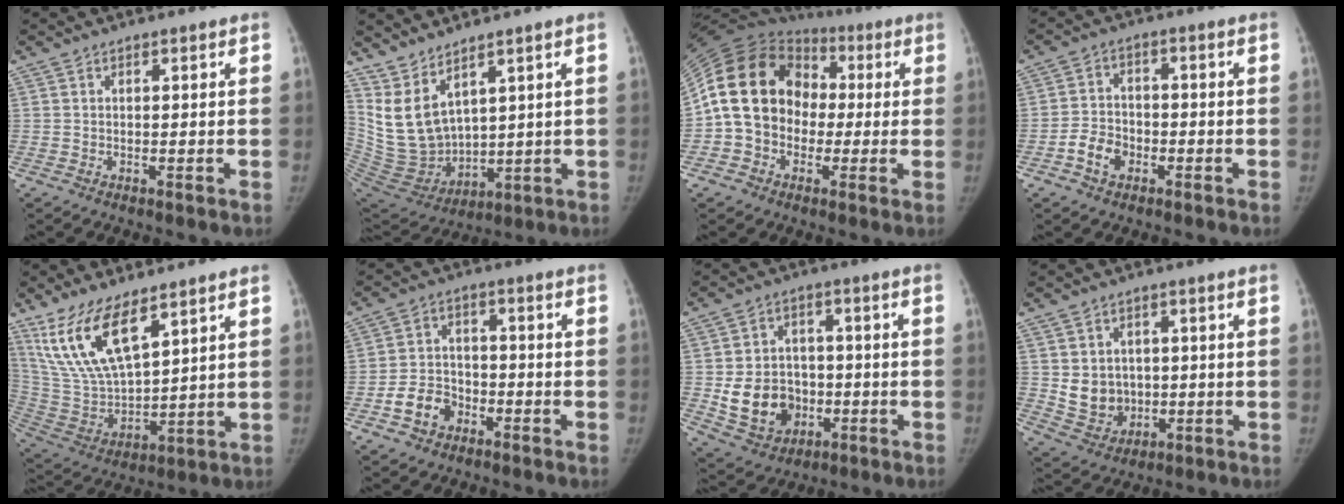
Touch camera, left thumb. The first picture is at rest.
{"total": 10.6, "force": [6.4, 5.1, 6.7], "torque": [-0.114, -0.045, 0.165]}
{"total": 18.3, "force": [-0.5, 15.0, 10.5], "torque": [-0.182, 0.042, -0.010]}
{"total": 5.5, "force": [-2.6, 4.1, 2.6], "torque": [-0.036, 0.025, -0.049]}
{"total": 15.7, "force": [9.7, 6.0, 10.8], "torque": [-0.201, -0.040, 0.211]}
{"total": 7.1, "force": [-3.4, 5.4, 2.9], "torque": [-0.041, 0.031, -0.061]}
{"total": 12.3, "force": [-2.3, 10.2, 6.5], "torque": [-0.077, 0.013, -0.024]}
{"total": 7.8, "force": [0.3, 6.8, 3.8], "torque": [-0.029, -0.006, 0.022]}